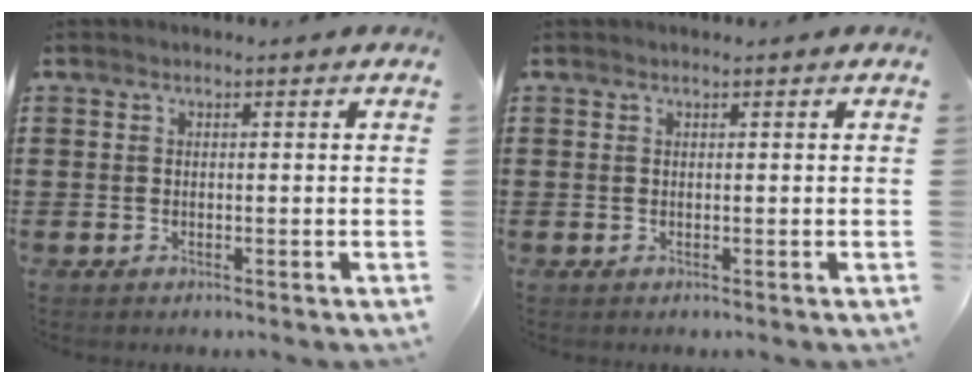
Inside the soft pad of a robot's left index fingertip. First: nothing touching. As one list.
[{"total": 0.0}]